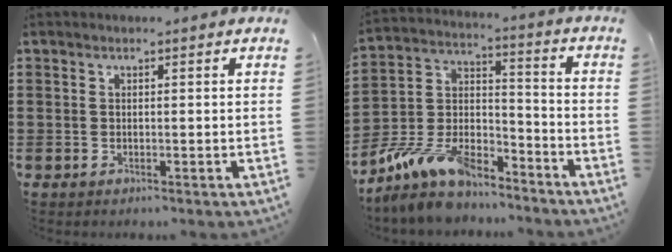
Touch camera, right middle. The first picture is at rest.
{"total": 11.9, "force": [-9.8, 4.0, 5.5], "torque": [-0.124, 0.023, -0.194]}